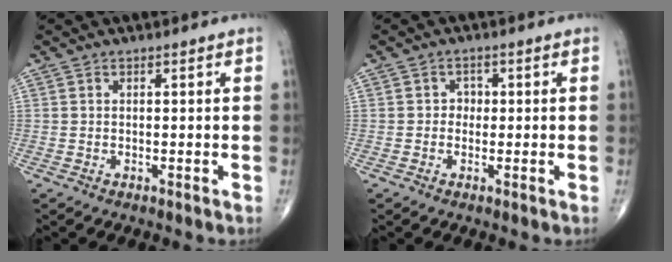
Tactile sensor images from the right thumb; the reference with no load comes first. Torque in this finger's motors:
{"motor_torque": [-0.26, -0.07, 0.23, -0.01, -0.02]}